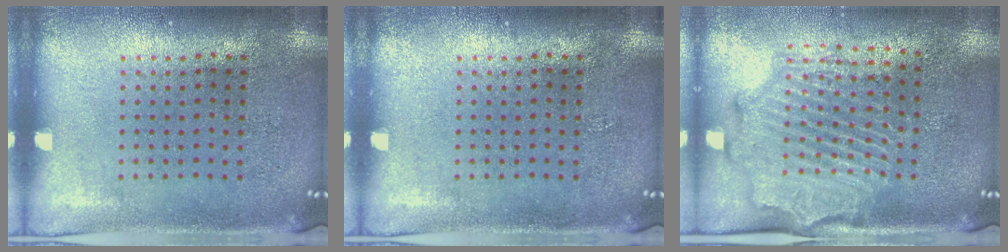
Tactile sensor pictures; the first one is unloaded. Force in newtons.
{"total": 0.0}
{"total": 2.1, "press": 2.1, "slide": 0.4}